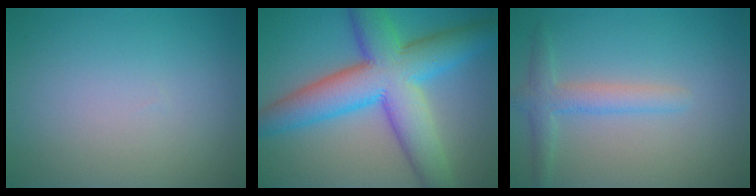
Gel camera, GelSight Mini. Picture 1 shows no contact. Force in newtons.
{"total": 11.1, "press": 11.1, "slide": 0.4}
{"total": 2.5, "press": 2.5, "slide": 0.1}